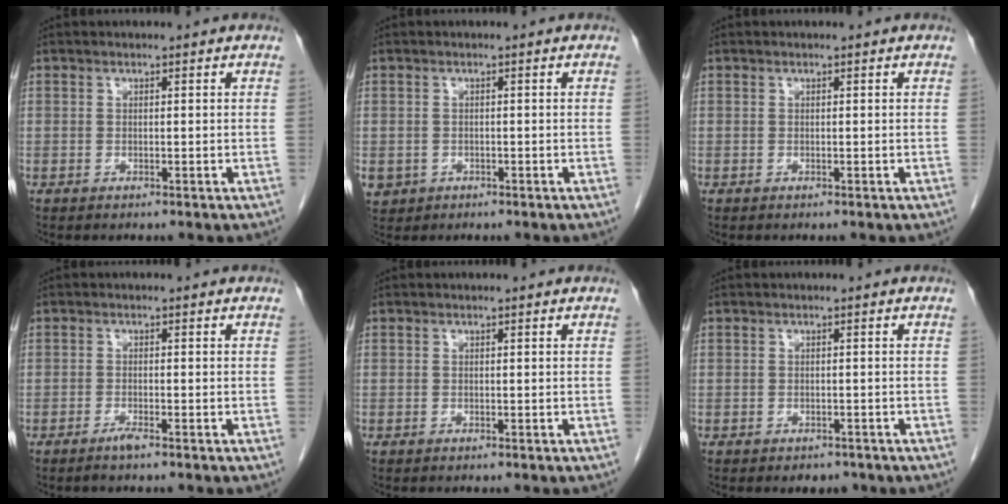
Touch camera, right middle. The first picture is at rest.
{"total": 3.6, "force": [-1.6, 3.2, 0.7], "torque": [-0.017, 0.001, -0.021]}
{"total": 0.0}
{"total": 1.4, "force": [-1.1, -0.1, 0.8], "torque": [-0.021, -0.002, -0.022]}
{"total": 0.0}
{"total": 2.0, "force": [-1.5, 1.2, 0.6], "torque": [-0.008, 0.001, -0.015]}